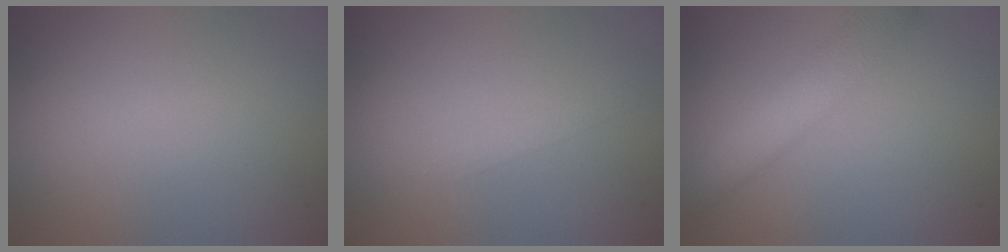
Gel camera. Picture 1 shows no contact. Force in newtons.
{"total": 0.8, "press": 0.8, "slide": 0.1}
{"total": 4.1, "press": 4.1, "slide": 0.1}